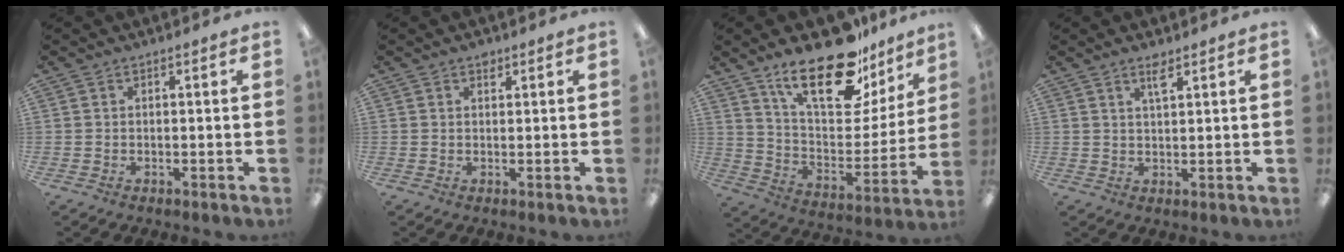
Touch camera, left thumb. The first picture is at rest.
{"total": 1.7, "force": [1.1, 1.0, 0.7], "torque": [0.000, -0.006, 0.018]}
{"total": 23.3, "force": [16.2, 9.5, 13.8], "torque": [-0.223, -0.099, 0.280]}
{"total": 3.5, "force": [2.4, 1.0, 2.3], "torque": [-0.044, 0.000, 0.041]}